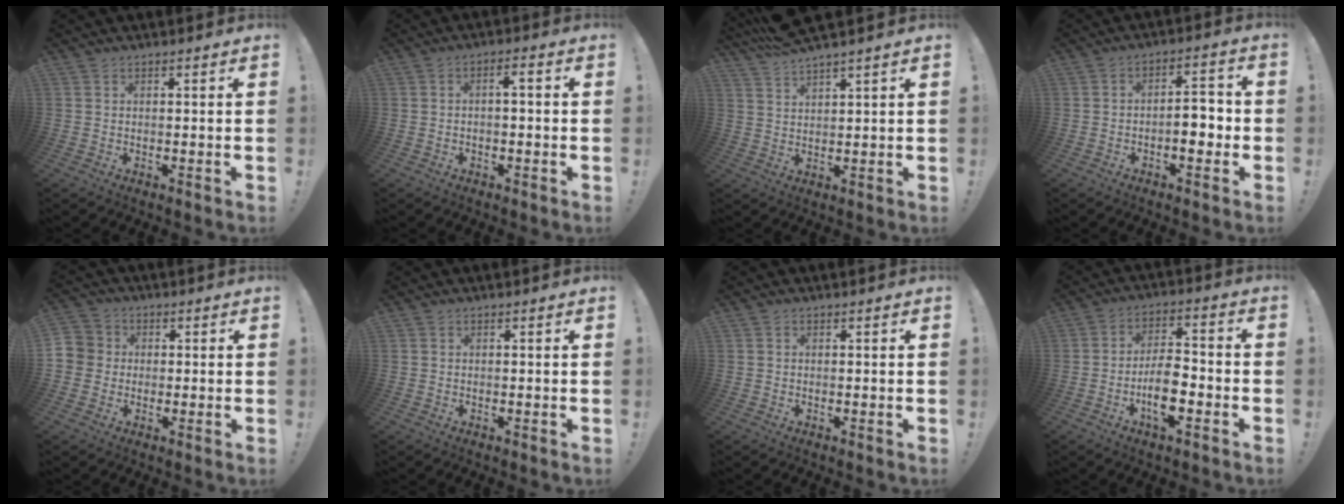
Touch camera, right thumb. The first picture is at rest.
{"total": 3.0, "force": [-1.1, 0.9, 2.6], "torque": [-0.047, 0.011, -0.021]}
{"total": 5.5, "force": [5.0, 0.0, 2.3], "torque": [-0.052, -0.024, 0.094]}
{"total": 7.7, "force": [-2.1, 3.6, 6.5], "torque": [-0.093, 0.017, -0.037]}
{"total": 5.1, "force": [-0.2, 4.9, 1.3], "torque": [-0.019, 0.013, -0.004]}
{"total": 0.0}
{"total": 0.0}
{"total": 10.3, "force": [-3.7, 4.4, 8.6], "torque": [-0.151, 0.014, -0.068]}